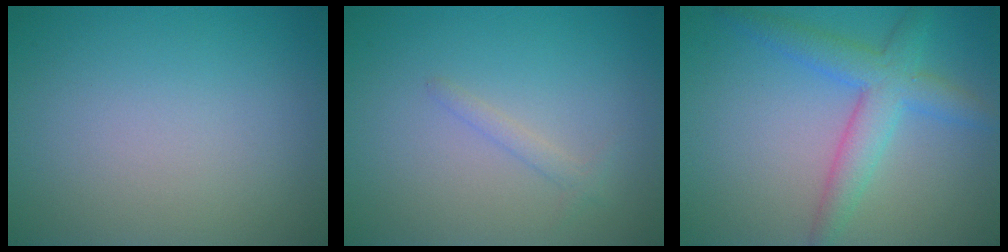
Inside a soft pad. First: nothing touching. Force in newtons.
{"total": 1.1, "press": 1.1, "slide": 0.1}
{"total": 4.5, "press": 4.5, "slide": 0.1}